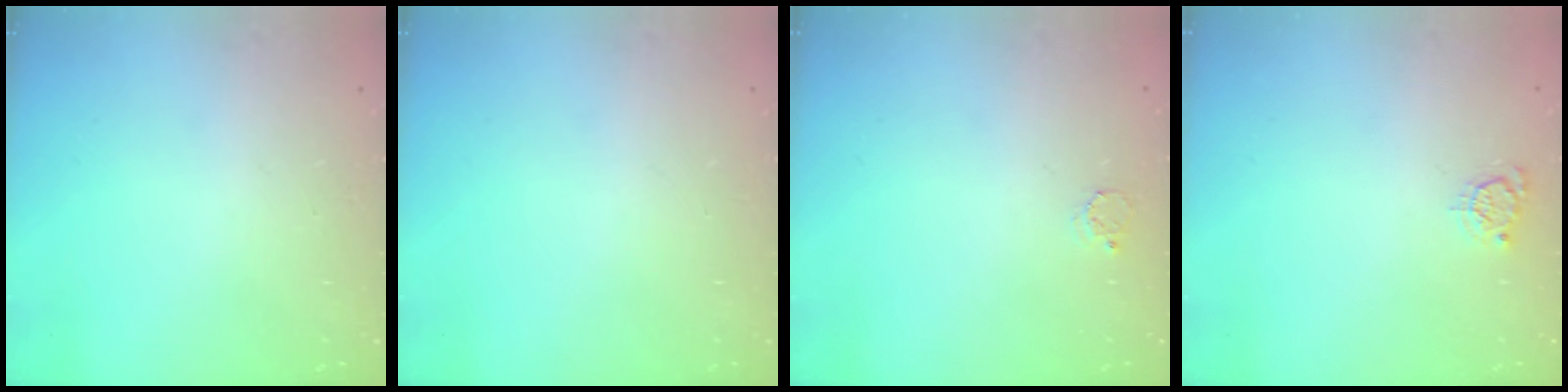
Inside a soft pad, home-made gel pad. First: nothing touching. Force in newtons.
{"total": 0.0}
{"total": 2.3, "press": 2.3, "slide": 0.2}
{"total": 3.3, "press": 3.3, "slide": 0.4}